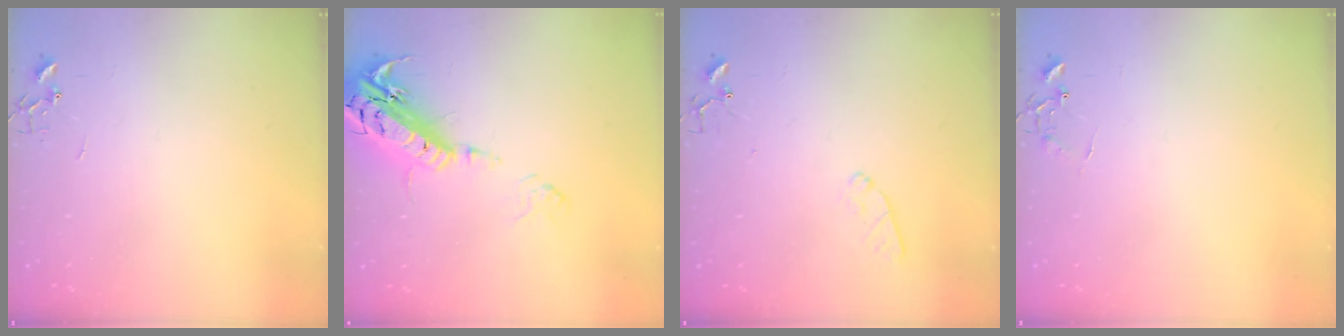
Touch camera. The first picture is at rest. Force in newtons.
{"total": 22.4, "press": 22.0, "slide": 4.3}
{"total": 7.6, "press": 7.6, "slide": 0.6}
{"total": 6.4, "press": 6.4, "slide": 0.4}